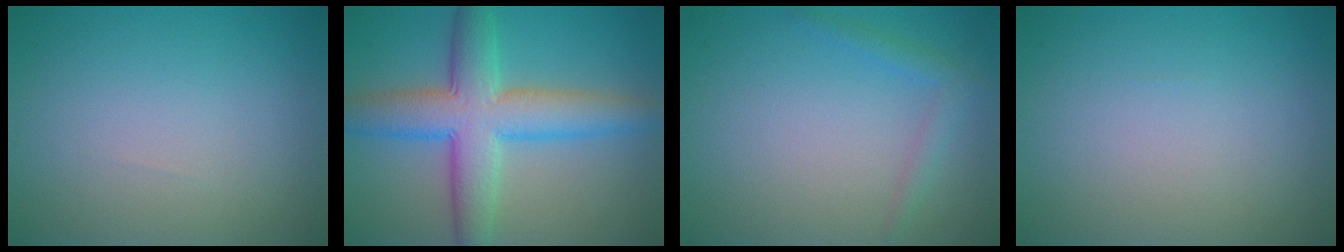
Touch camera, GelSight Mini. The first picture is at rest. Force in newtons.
{"total": 7.9, "press": 7.9, "slide": 0.2}
{"total": 1.6, "press": 1.6, "slide": 0.1}
{"total": 0.0}